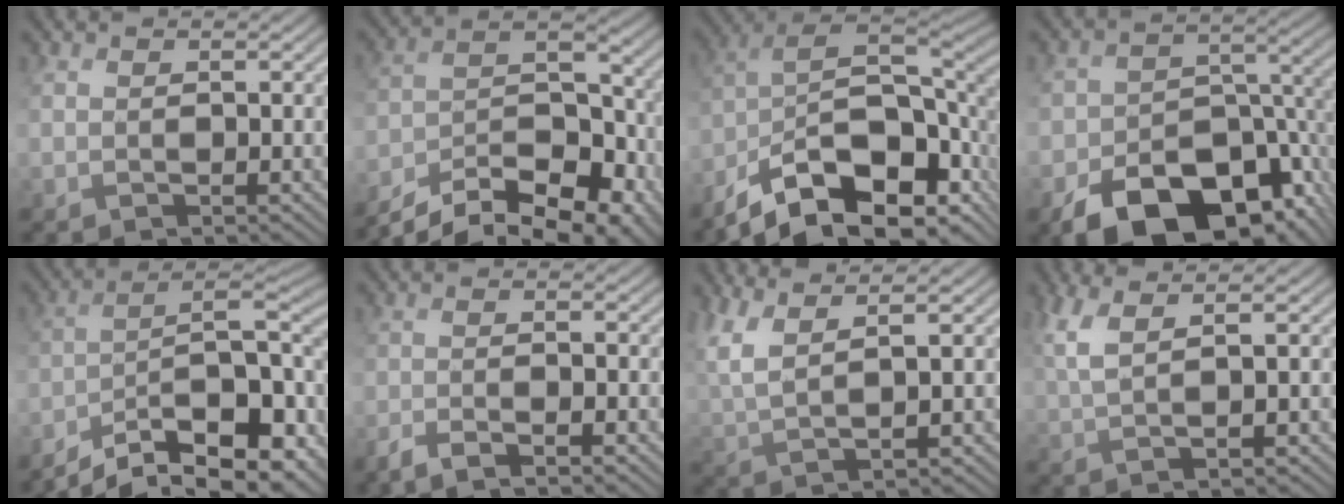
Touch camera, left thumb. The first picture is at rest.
{"total": 14.4, "force": [-10.5, 5.9, 7.8], "torque": [-0.174, -0.010, -0.163]}
{"total": 16.9, "force": [-8.9, 7.9, 12.0], "torque": [-0.250, -0.031, -0.147]}
{"total": 15.3, "force": [-8.7, 9.3, 8.5], "torque": [-0.142, -0.040, -0.138]}
{"total": 17.9, "force": [-12.4, 5.9, 11.4], "torque": [-0.199, -0.018, -0.182]}
{"total": 3.8, "force": [-2.9, 0.5, 2.4], "torque": [-0.042, -0.003, -0.067]}
{"total": 6.5, "force": [3.5, 1.6, 5.2], "torque": [-0.117, 0.018, 0.071]}
{"total": 5.2, "force": [2.1, 1.2, 4.6], "torque": [-0.088, 0.016, 0.040]}